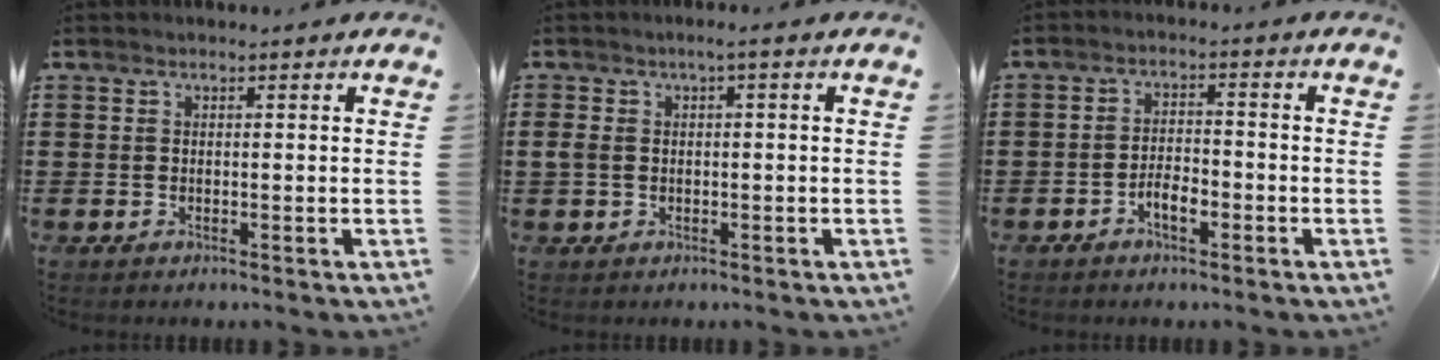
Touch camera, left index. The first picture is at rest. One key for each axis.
{"total": 2.2, "fx": -0.6, "fy": 0.9, "fz": 2.0, "tx": -0.051, "ty": -0.004, "tz": -0.018}
{"total": 3.6, "fx": -2.0, "fy": 1.4, "fz": 2.6, "tx": -0.046, "ty": 0.006, "tz": -0.037}